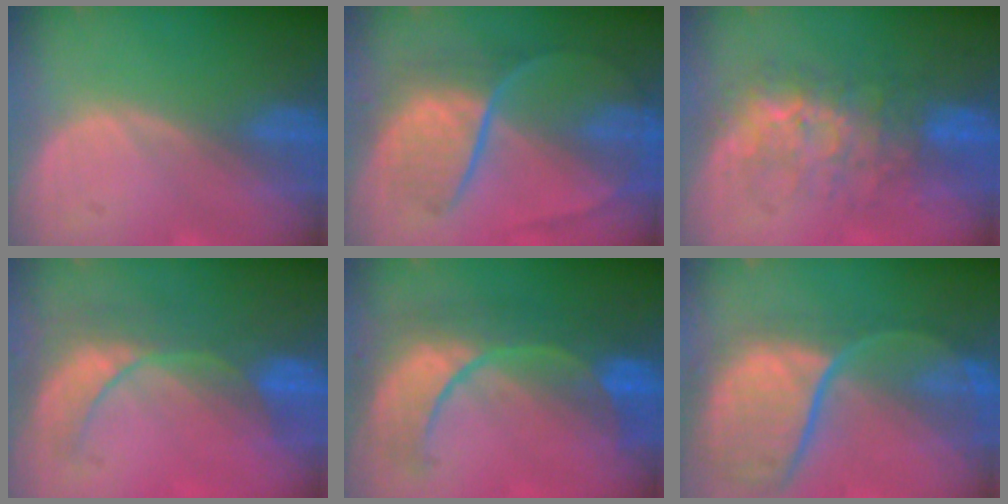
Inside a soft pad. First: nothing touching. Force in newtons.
{"total": 8.8, "press": 7.6, "slide": 4.6}
{"total": 7.7, "press": 7.6, "slide": 1.4}
{"total": 8.7, "press": 7.7, "slide": 4.0}
{"total": 9.6, "press": 9.6, "slide": 0.7}
{"total": 11.6, "press": 9.9, "slide": 6.1}